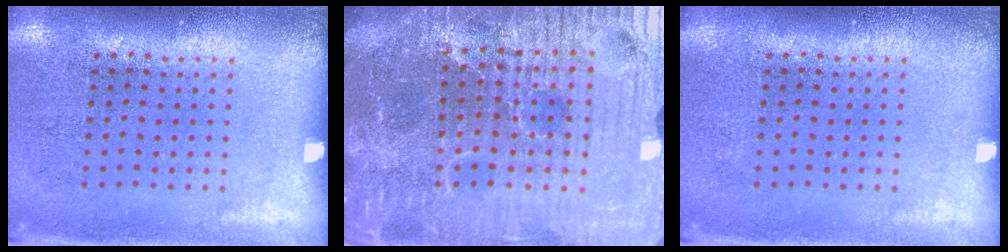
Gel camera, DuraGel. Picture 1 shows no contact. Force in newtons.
{"total": 7.2, "press": 6.4, "slide": 3.2}
{"total": 0.0}